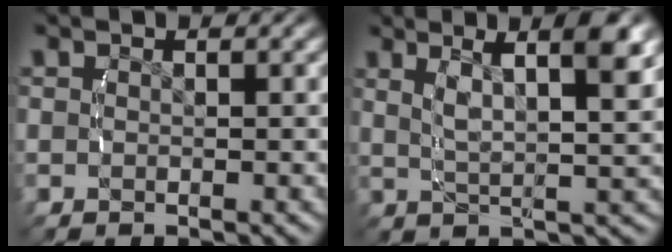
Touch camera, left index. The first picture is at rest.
{"total": 7.1, "force": [2.6, 2.0, 6.3], "torque": [-0.085, 0.016, 0.041]}